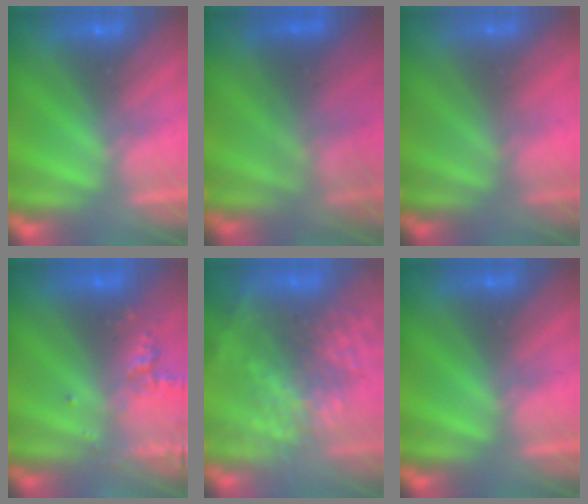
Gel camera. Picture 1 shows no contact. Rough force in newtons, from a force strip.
{"total": 4.4}
{"total": 2.6}
{"total": 2.4}
{"total": 8.8}
{"total": 0.0}